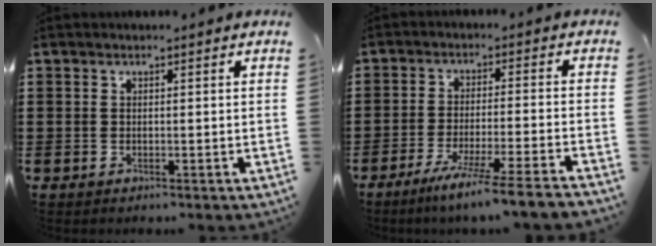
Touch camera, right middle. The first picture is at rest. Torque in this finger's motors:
{"motor_torque": [1.83, -0.31, 0.37, 0.06]}